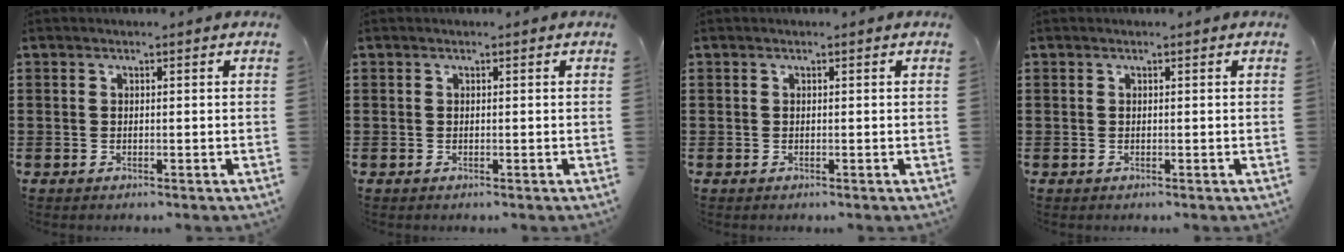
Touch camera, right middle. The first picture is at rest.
{"total": 0.0}
{"total": 0.0}
{"total": 0.0}